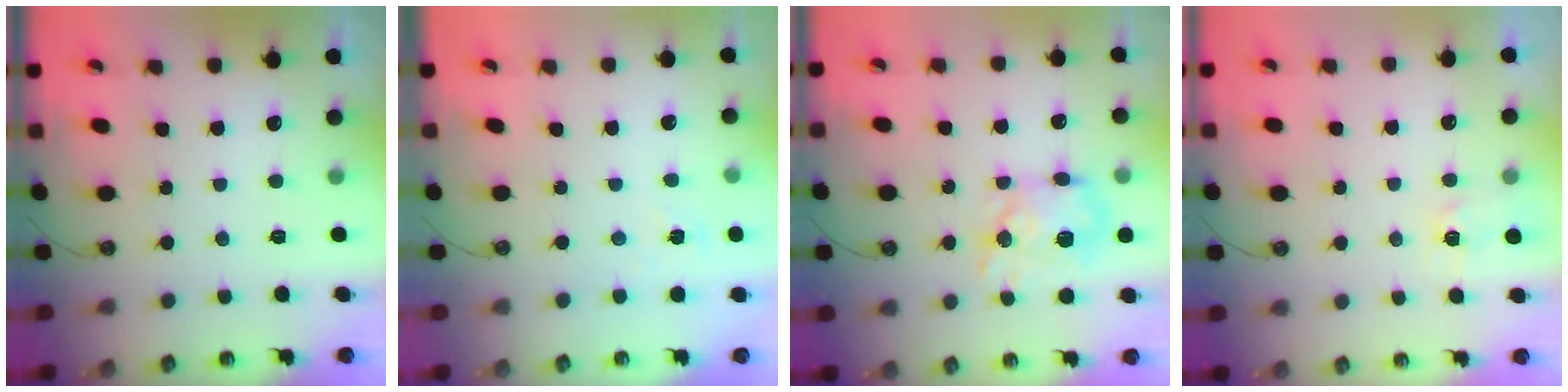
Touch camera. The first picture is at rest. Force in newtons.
{"total": 3.2, "press": 3.2, "slide": 0.3}
{"total": 12.2, "press": 12.1, "slide": 1.0}
{"total": 4.7, "press": 4.7, "slide": 0.6}